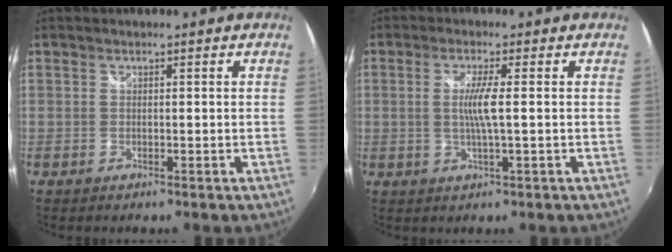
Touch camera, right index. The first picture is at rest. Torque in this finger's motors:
{"motor_torque": [0.43, -0.07, 0.33, 0.08]}